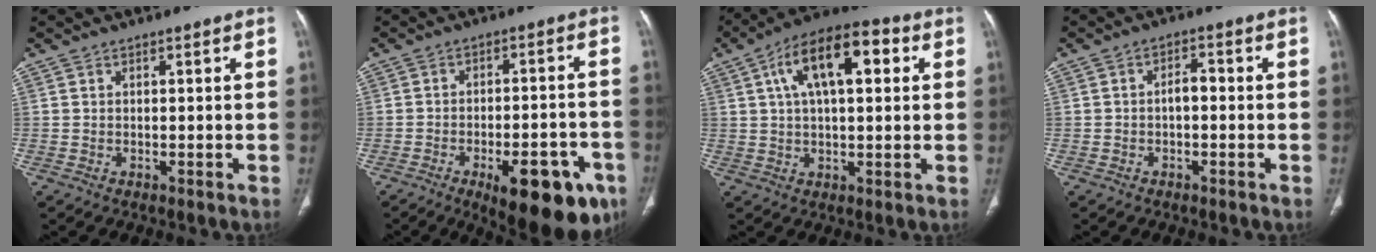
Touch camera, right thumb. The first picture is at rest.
{"total": 17.9, "force": [-8.8, 7.1, 13.9], "torque": [-0.131, 0.037, -0.109]}
{"total": 14.7, "force": [4.5, 6.6, 12.4], "torque": [-0.195, 0.022, 0.068]}
{"total": 2.7, "force": [-0.5, 1.5, 2.2], "torque": [-0.031, 0.014, -0.013]}